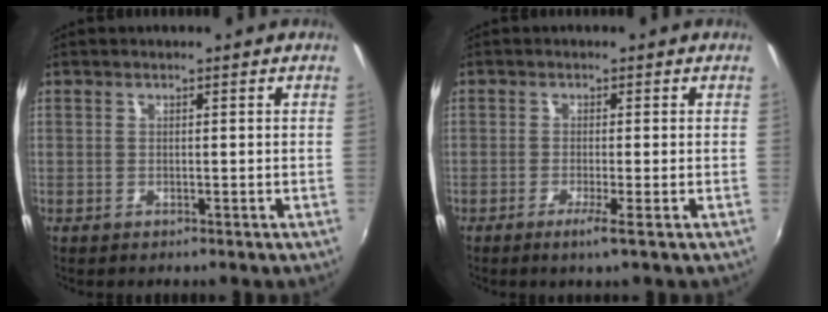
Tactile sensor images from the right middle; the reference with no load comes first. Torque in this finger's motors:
{"motor_torque": [-0.91, -0.83, -0.23, -0.03]}